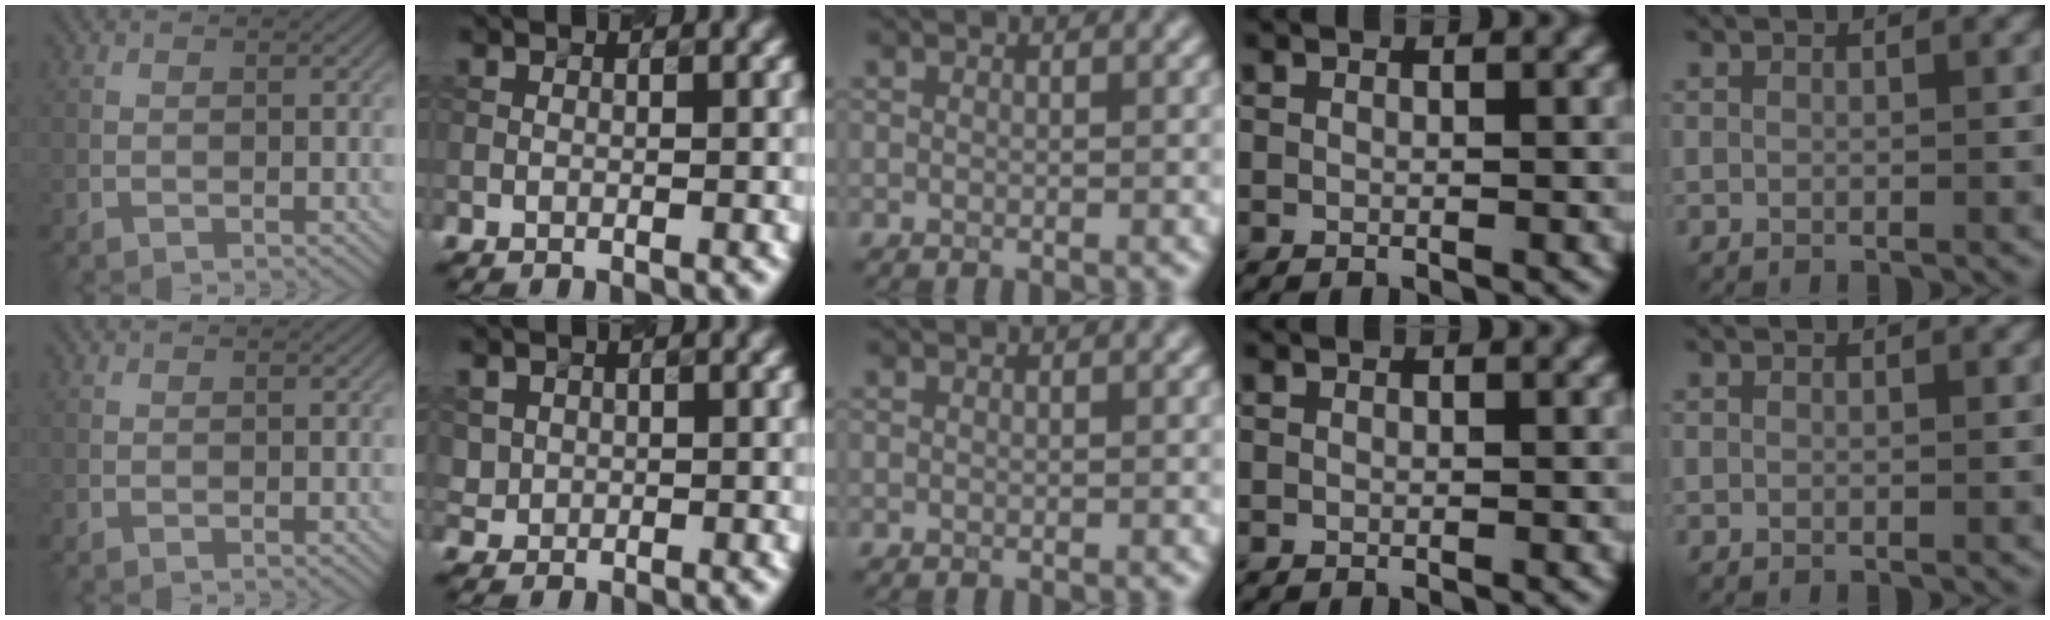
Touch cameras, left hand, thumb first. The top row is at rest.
{"index": {"total": 1.3, "force": [0.4, 1.2, -0.1], "torque": [0.003, -0.001, 0.011]}}